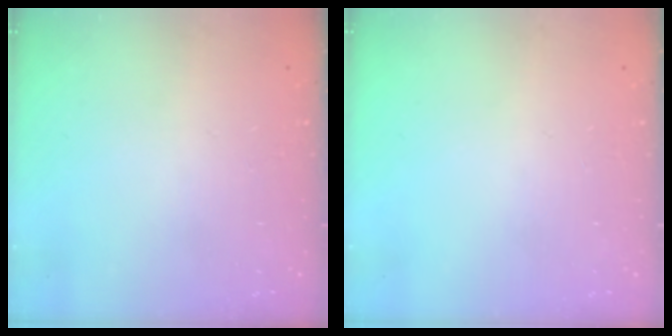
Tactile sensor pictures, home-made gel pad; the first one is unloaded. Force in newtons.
{"total": 0.0}